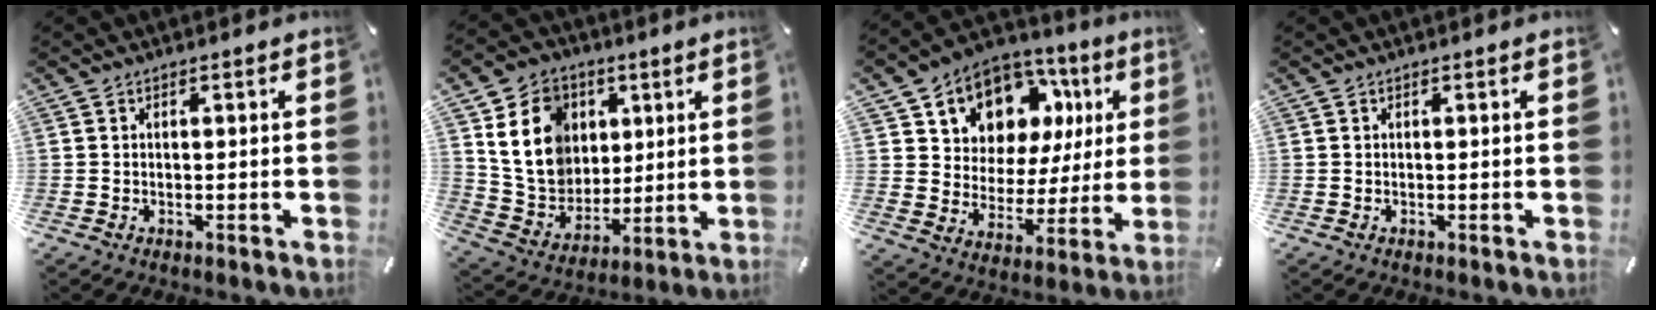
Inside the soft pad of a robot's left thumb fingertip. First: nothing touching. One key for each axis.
{"total": 16.4, "fx": 4.6, "fy": 13.9, "fz": 7.5, "tx": -0.149, "ty": -0.003, "tz": 0.092}
{"total": 10.5, "fx": 6.6, "fy": 7.9, "fz": 1.9, "tx": -0.045, "ty": -0.065, "tz": 0.122}
{"total": 0.0}